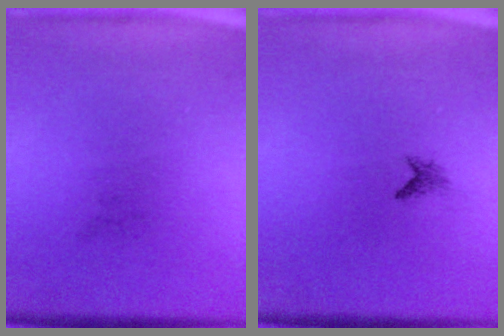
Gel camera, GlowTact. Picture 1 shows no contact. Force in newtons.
{"total": 0.8}